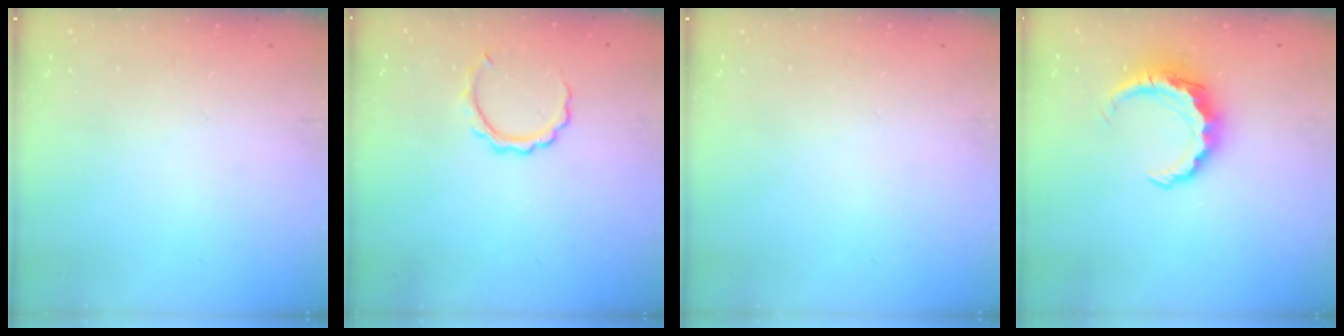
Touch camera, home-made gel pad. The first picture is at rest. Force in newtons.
{"total": 5.1, "press": 5.0, "slide": 0.1}
{"total": 0.0}
{"total": 6.7, "press": 6.7, "slide": 0.6}